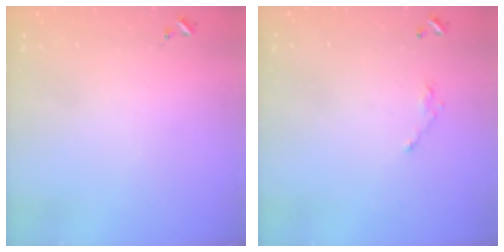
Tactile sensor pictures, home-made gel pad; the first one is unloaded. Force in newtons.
{"total": 6.0, "press": 6.0, "slide": 0.4}